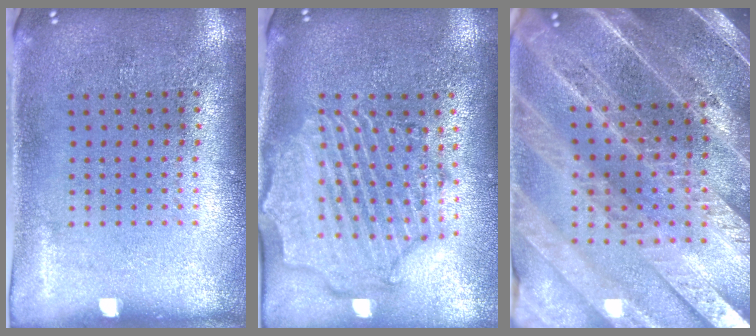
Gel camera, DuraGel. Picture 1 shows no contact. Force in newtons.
{"total": 2.6, "press": 2.3, "slide": 1.1}
{"total": 5.0, "press": 4.4, "slide": 2.4}